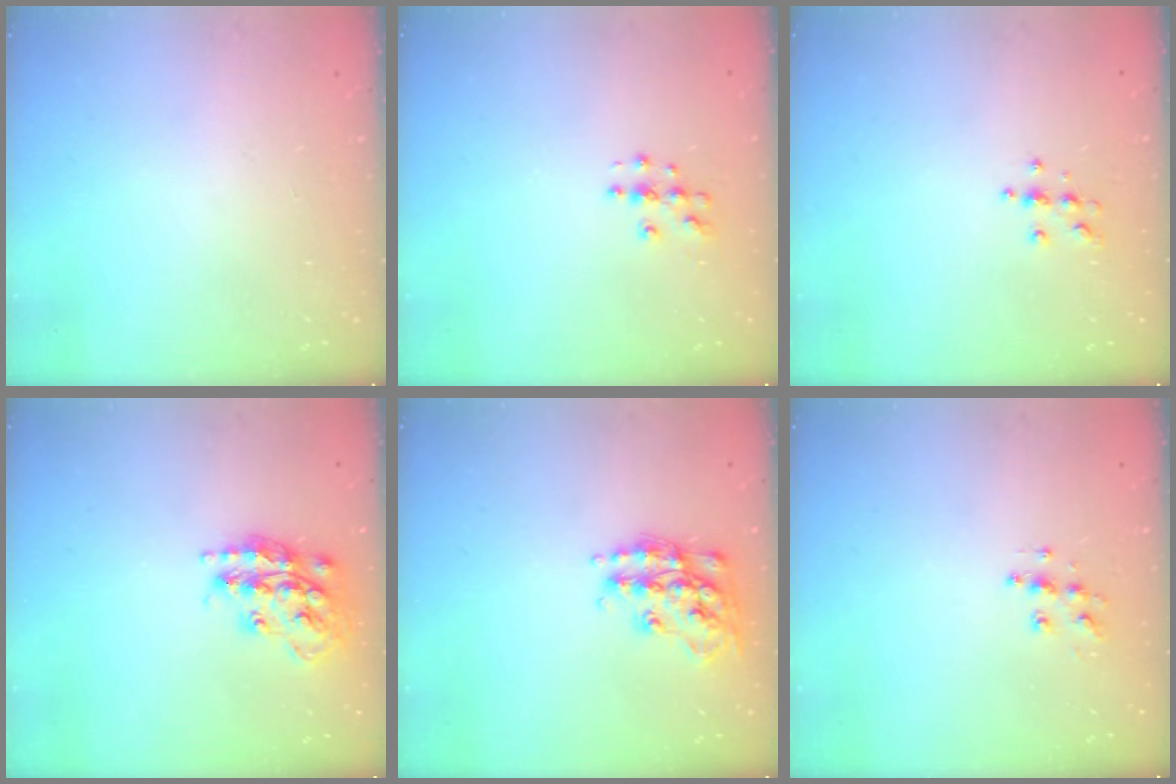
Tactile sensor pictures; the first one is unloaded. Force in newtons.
{"total": 3.9, "press": 3.9, "slide": 0.3}
{"total": 4.8, "press": 4.8, "slide": 0.6}
{"total": 17.1, "press": 17.1, "slide": 1.0}
{"total": 16.6, "press": 16.5, "slide": 1.0}
{"total": 7.5, "press": 7.5, "slide": 0.1}